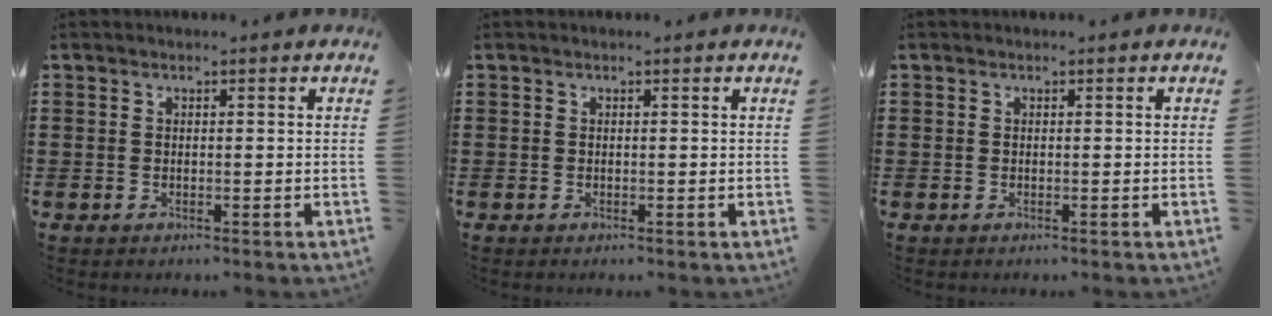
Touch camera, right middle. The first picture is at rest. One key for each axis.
{"total": 0.0}
{"total": 0.0}